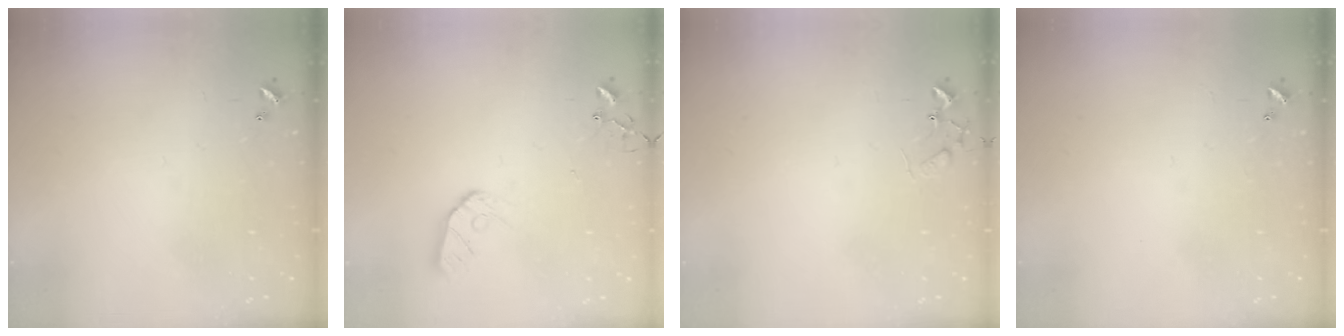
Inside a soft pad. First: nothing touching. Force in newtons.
{"total": 9.0, "press": 8.9, "slide": 0.8}
{"total": 6.2, "press": 6.2, "slide": 0.4}
{"total": 0.0}